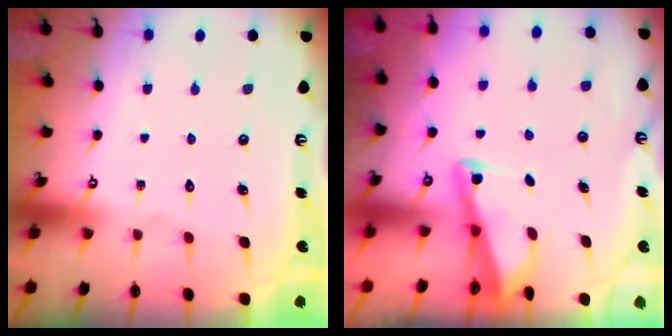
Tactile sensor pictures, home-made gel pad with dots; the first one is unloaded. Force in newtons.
{"total": 2.7, "press": 2.7, "slide": 0.3}